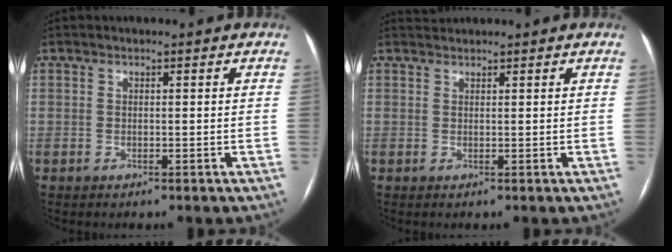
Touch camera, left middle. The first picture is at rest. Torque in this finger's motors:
{"motor_torque": [0.09, -0.21, -0.06, -0.02]}